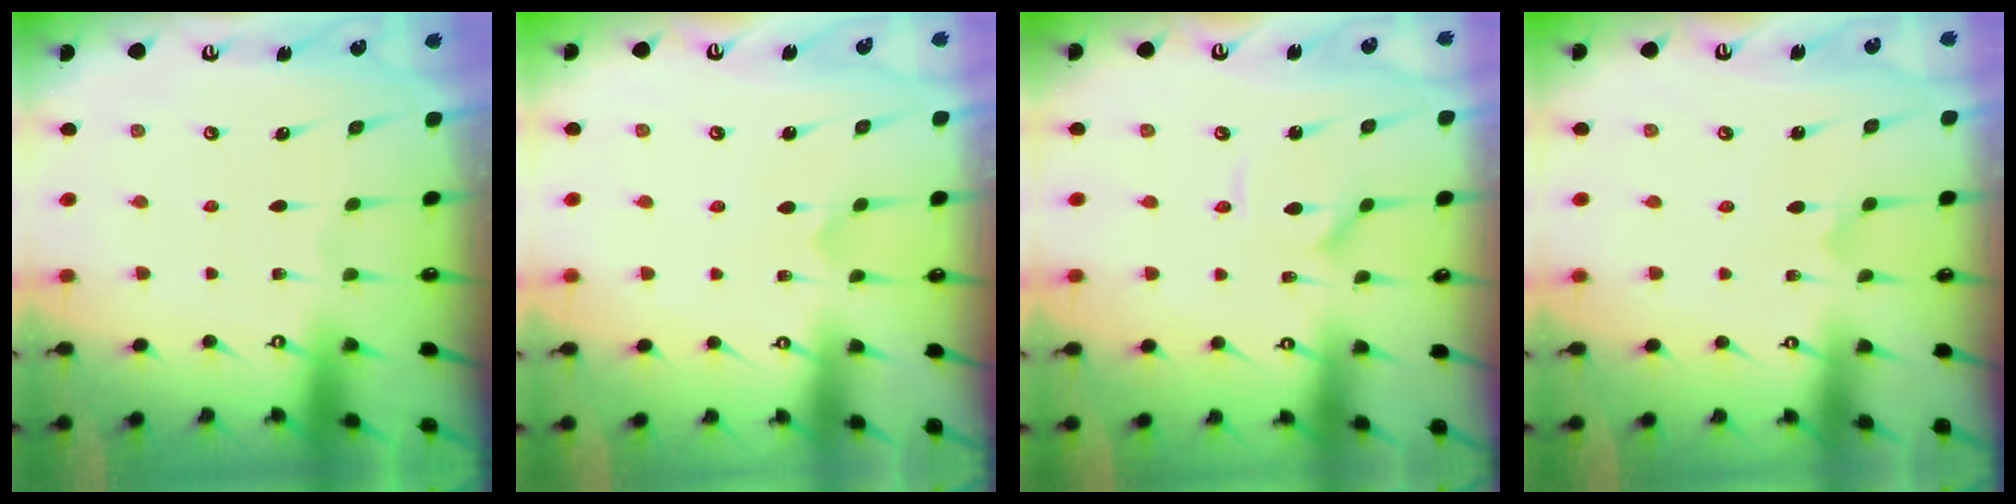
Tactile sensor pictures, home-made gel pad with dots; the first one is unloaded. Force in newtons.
{"total": 2.7, "press": 2.7, "slide": 0.3}
{"total": 2.6, "press": 2.6, "slide": 0.4}
{"total": 2.4, "press": 2.4, "slide": 0.2}